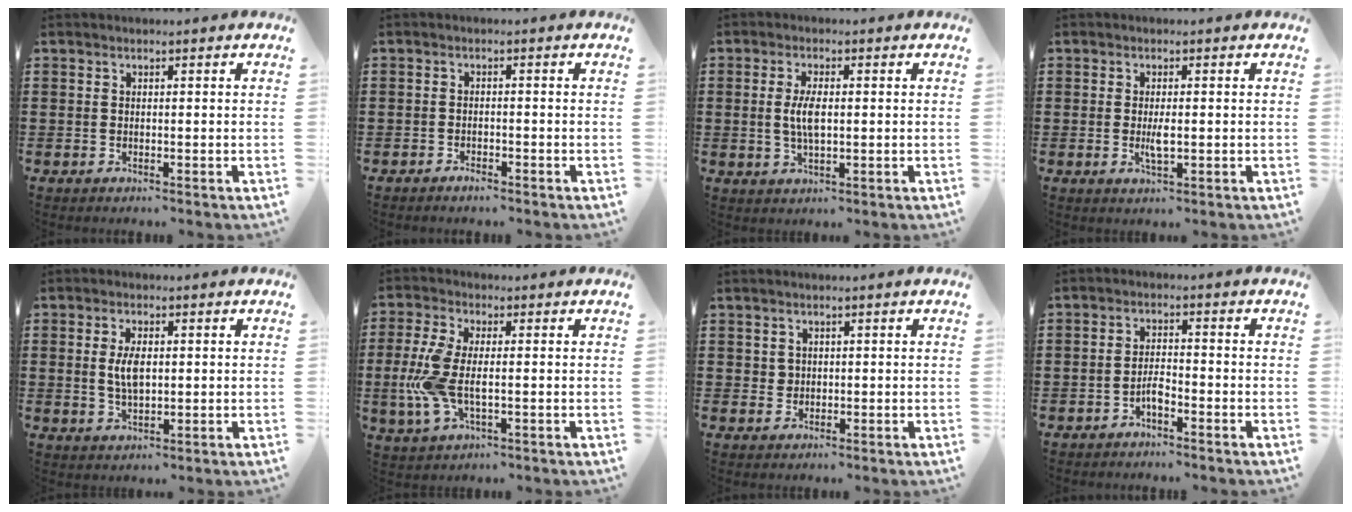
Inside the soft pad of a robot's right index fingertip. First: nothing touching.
{"total": 1.1, "force": [-1.0, 0.3, 0.2], "torque": [-0.007, 0.001, -0.021]}
{"total": 4.5, "force": [0.2, 1.6, 4.2], "torque": [-0.096, -0.002, -0.002]}
{"total": 2.4, "force": [-0.2, 0.8, 2.3], "torque": [-0.049, -0.003, -0.006]}
{"total": 4.6, "force": [0.5, 2.1, 4.0], "torque": [-0.089, 0.005, 0.005]}
{"total": 7.6, "force": [-0.7, 3.4, 6.7], "torque": [-0.177, -0.015, -0.021]}
{"total": 1.4, "force": [0.6, 1.3, 0.2], "torque": [-0.008, 0.007, 0.011]}
{"total": 2.5, "force": [-1.6, 0.7, 1.8], "torque": [-0.035, 0.007, -0.032]}